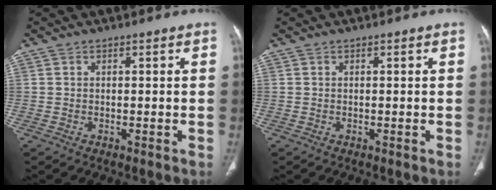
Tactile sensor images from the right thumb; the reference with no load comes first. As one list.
[{"total": 0.0}]